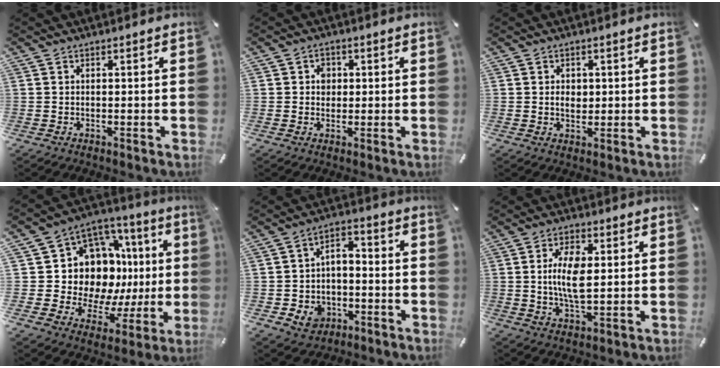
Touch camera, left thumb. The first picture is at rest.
{"total": 3.0, "force": [0.2, 2.8, 1.2], "torque": [-0.004, -0.004, -0.004]}
{"total": 2.8, "force": [0.4, 2.2, 1.7], "torque": [-0.022, -0.001, 0.002]}
{"total": 15.0, "force": [3.1, 12.3, 8.1], "torque": [-0.144, -0.060, 0.072]}
{"total": 7.2, "force": [-3.2, 4.2, 4.9], "torque": [-0.113, 0.014, -0.064]}
{"total": 9.0, "force": [1.2, 4.2, 7.8], "torque": [-0.179, -0.005, 0.010]}